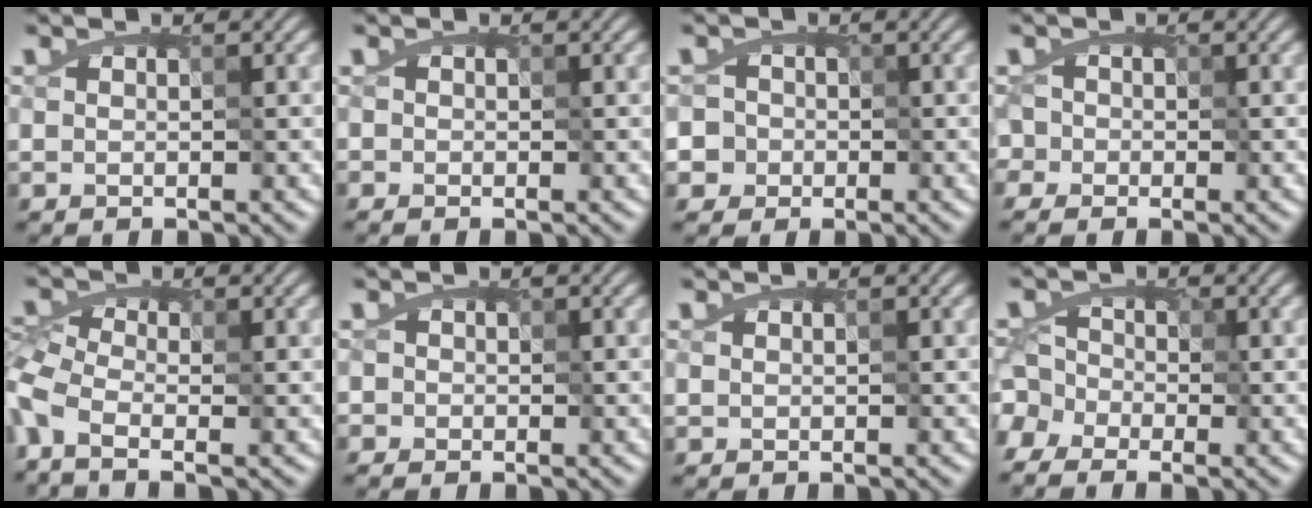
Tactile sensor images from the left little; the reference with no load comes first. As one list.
[{"total": 0.0}, {"total": 3.2, "force": [-0.6, 3.0, 0.7], "torque": [-0.002, 0.019, -0.025]}, {"total": 3.1, "force": [0.2, 2.7, 1.4], "torque": [-0.024, 0.018, -0.008]}, {"total": 4.8, "force": [-1.6, 1.6, 4.2], "torque": [-0.098, -0.001, -0.042]}, {"total": 0.8, "force": [-0.1, 0.8, 0.2], "torque": [-0.002, 0.003, -0.003]}, {"total": 0.0}, {"total": 5.5, "force": [-3.1, 4.2, 1.5], "torque": [-0.022, 0.016, -0.094]}]